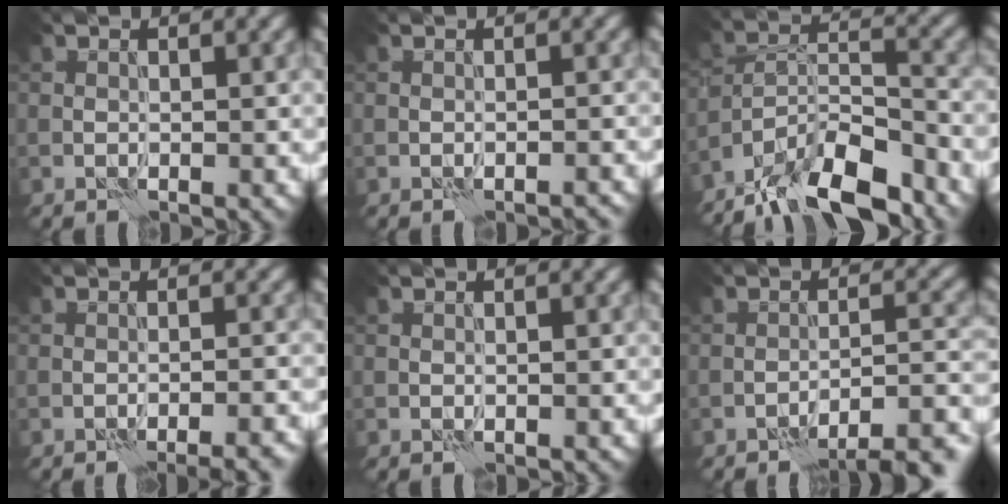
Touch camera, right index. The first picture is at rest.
{"total": 0.7, "force": [-0.7, -0.1, 0.1], "torque": [0.001, 0.005, -0.011]}
{"total": 10.6, "force": [-8.5, 3.0, 5.5], "torque": [-0.089, 0.010, -0.157]}
{"total": 4.3, "force": [-3.3, 0.8, 2.6], "torque": [-0.024, 0.015, -0.043]}
{"total": 0.0}
{"total": 8.8, "force": [-7.5, 2.0, 4.2], "torque": [-0.040, 0.011, -0.086]}